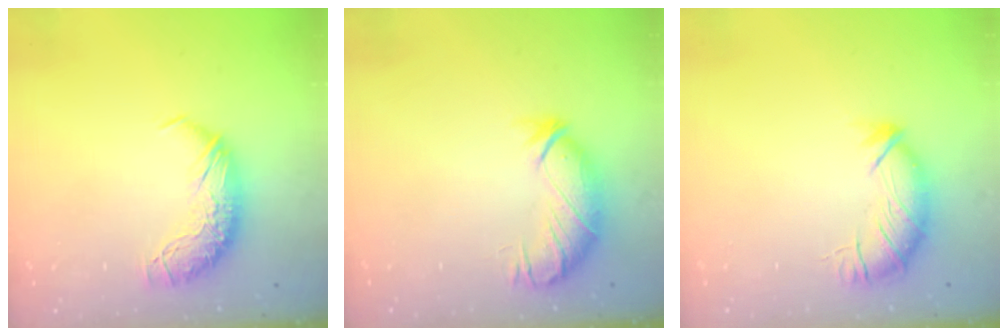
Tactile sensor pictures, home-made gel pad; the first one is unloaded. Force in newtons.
{"total": 3.7, "press": 3.2, "slide": 1.8}
{"total": 3.6, "press": 3.5, "slide": 0.6}